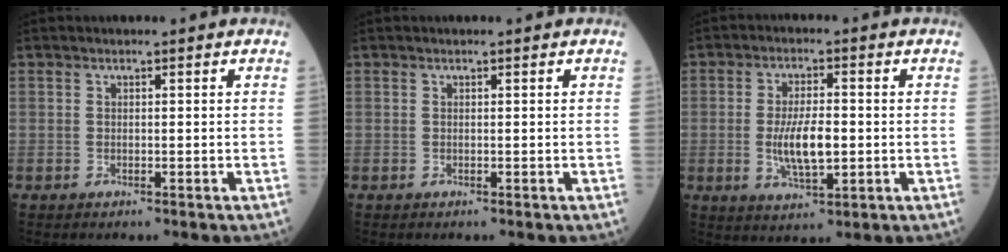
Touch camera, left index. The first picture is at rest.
{"total": 0.0}
{"total": 7.5, "force": [-0.7, 2.7, 7.0], "torque": [-0.141, -0.004, -0.008]}